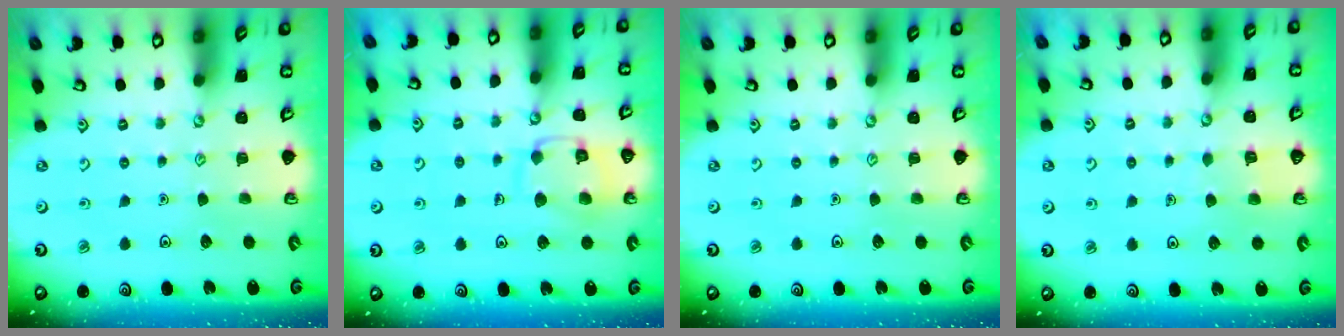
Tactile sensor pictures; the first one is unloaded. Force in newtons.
{"total": 11.8, "press": 11.7, "slide": 0.9}
{"total": 0.0}
{"total": 3.3, "press": 3.3, "slide": 0.3}